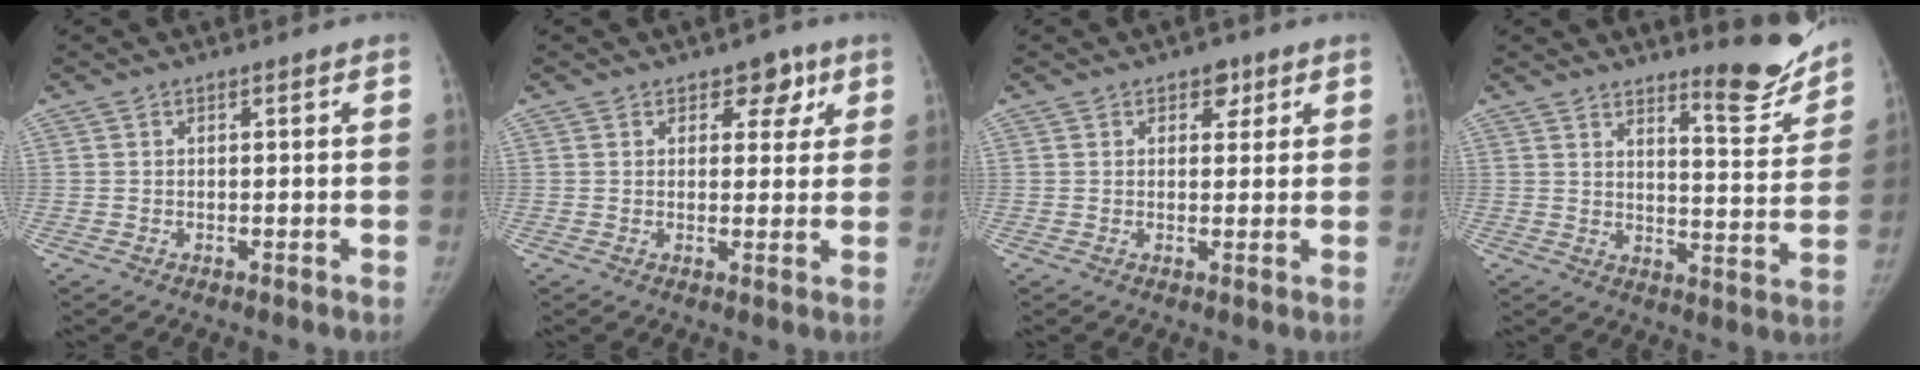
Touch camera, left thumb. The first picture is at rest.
{"total": 4.8, "force": [2.6, 3.3, 2.5], "torque": [0.006, -0.008, 0.031]}
{"total": 2.9, "force": [1.6, 2.0, 1.4], "torque": [0.006, -0.005, 0.019]}
{"total": 11.1, "force": [9.6, 2.1, 5.1], "torque": [-0.038, -0.091, 0.129]}